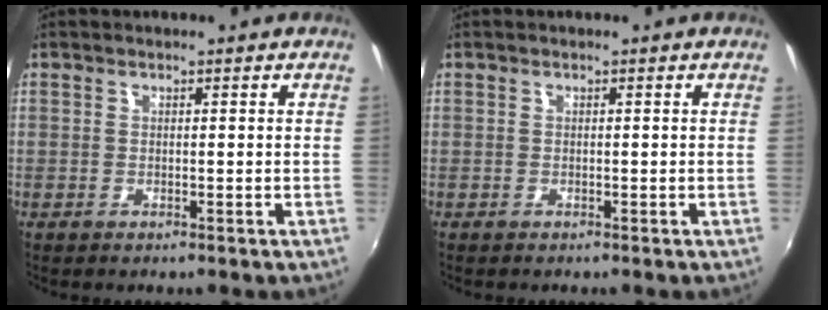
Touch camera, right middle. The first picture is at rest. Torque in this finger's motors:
{"motor_torque": [-0.53, -0.01, 0.02, 0.00]}